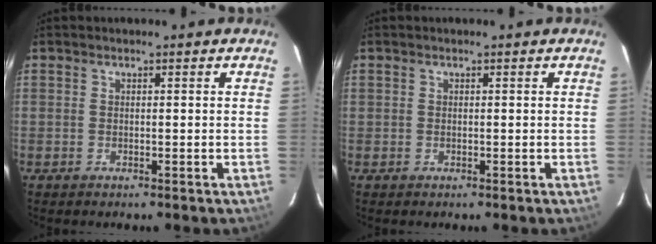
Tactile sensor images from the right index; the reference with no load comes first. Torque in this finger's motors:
{"motor_torque": [0.04, 0.02, 0.01, 0.01]}